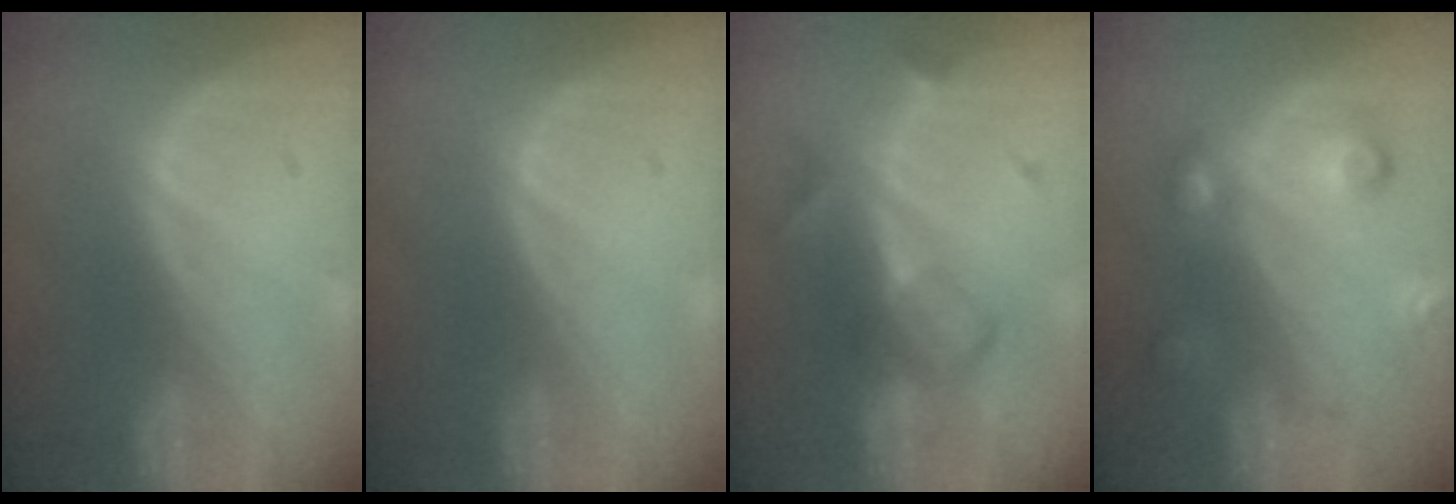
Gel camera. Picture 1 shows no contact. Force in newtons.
{"total": 0.0}
{"total": 5.8, "press": 5.2, "slide": 2.5}
{"total": 5.7, "press": 5.7, "slide": 0.2}